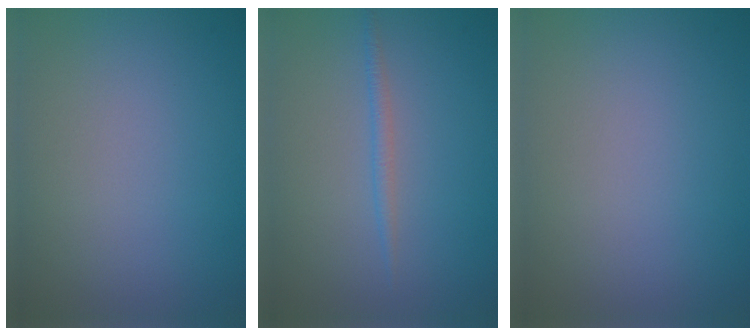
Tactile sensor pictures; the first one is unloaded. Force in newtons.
{"total": 1.1, "press": 1.1, "slide": 0.1}
{"total": 0.0}